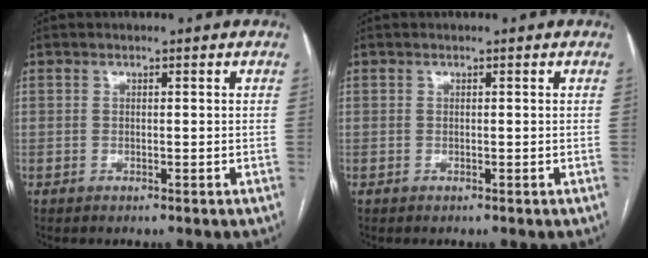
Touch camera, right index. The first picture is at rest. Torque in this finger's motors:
{"motor_torque": [0.00, 0.00, 0.00, 0.01]}